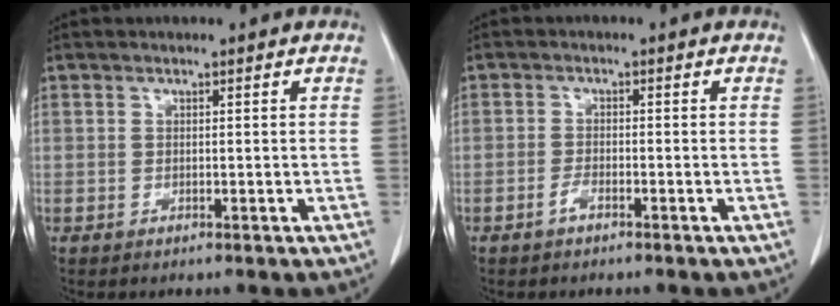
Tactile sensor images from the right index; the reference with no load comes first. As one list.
[{"total": 1.6, "force": [-1.1, 0.4, 1.0], "torque": [-0.020, 0.003, -0.023]}]